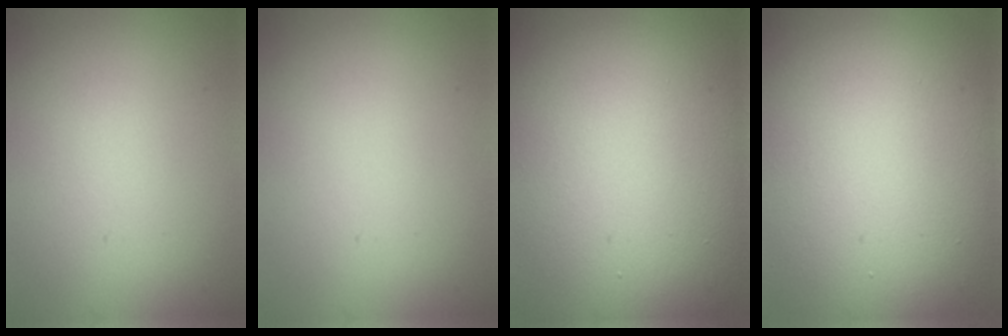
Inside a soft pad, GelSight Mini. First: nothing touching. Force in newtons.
{"total": 0.0}
{"total": 20.6, "press": 20.5, "slide": 1.3}
{"total": 16.9, "press": 16.8, "slide": 1.1}